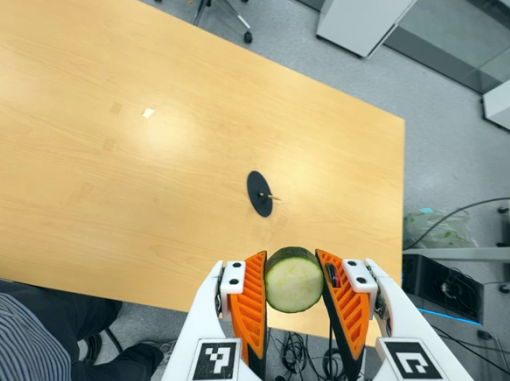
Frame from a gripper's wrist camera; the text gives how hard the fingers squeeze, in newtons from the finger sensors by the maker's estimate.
{"total": 11.0, "left": 10.4, "right": 11.7}